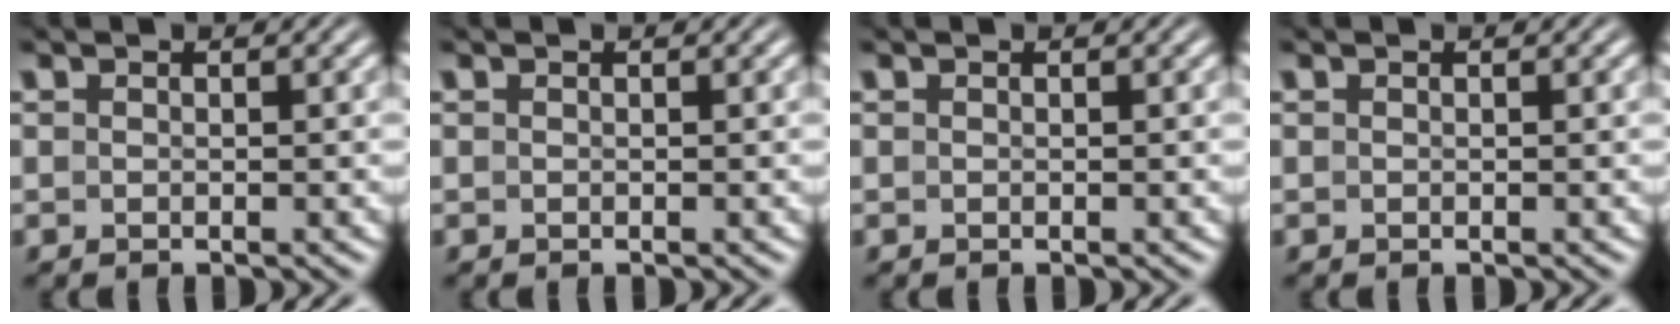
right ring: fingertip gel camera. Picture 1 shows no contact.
{"total": 0.0}
{"total": 0.0}
{"total": 0.0}